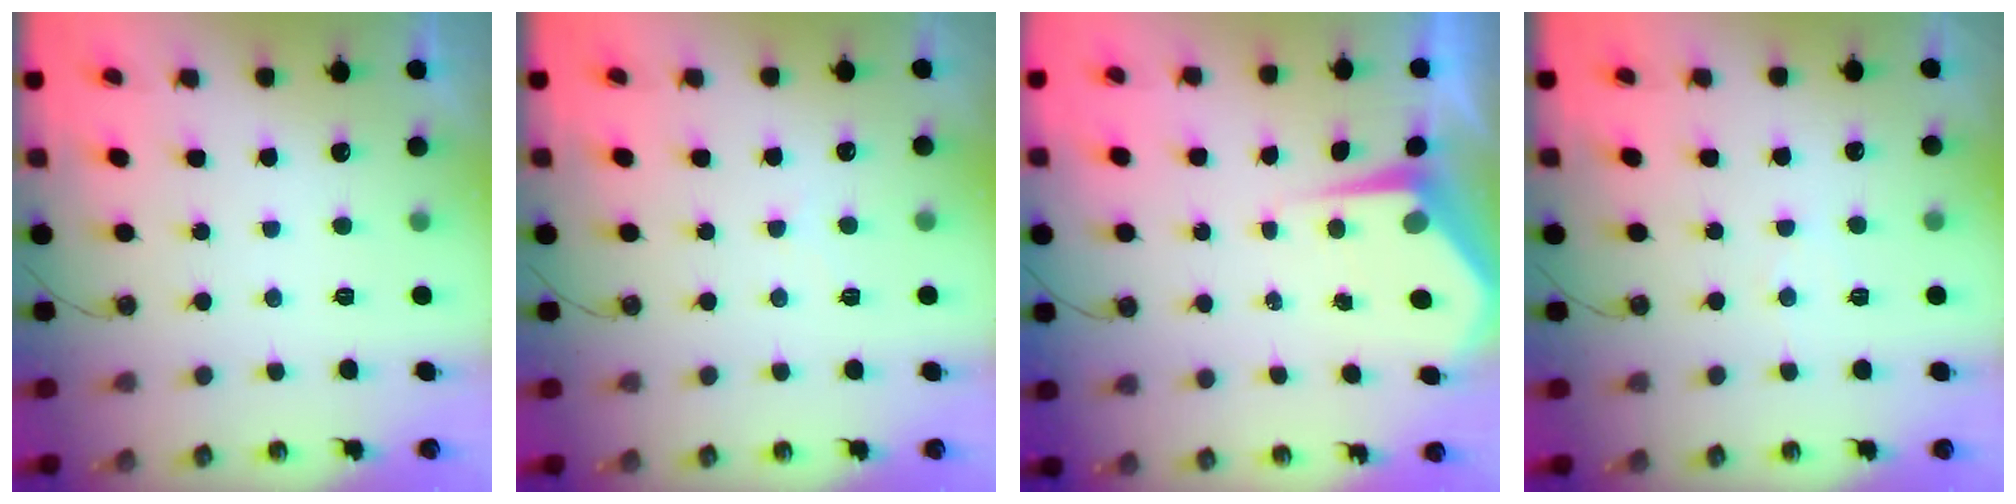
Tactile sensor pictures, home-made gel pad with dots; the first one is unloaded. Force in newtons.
{"total": 4.0, "press": 3.9, "slide": 0.6}
{"total": 5.2, "press": 5.2, "slide": 0.4}
{"total": 4.5, "press": 4.5, "slide": 0.5}